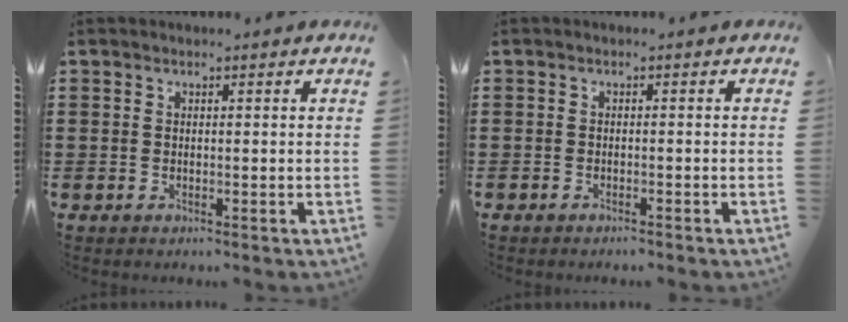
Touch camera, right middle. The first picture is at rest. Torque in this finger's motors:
{"motor_torque": [-0.15, 0.04, 0.02, -0.01]}